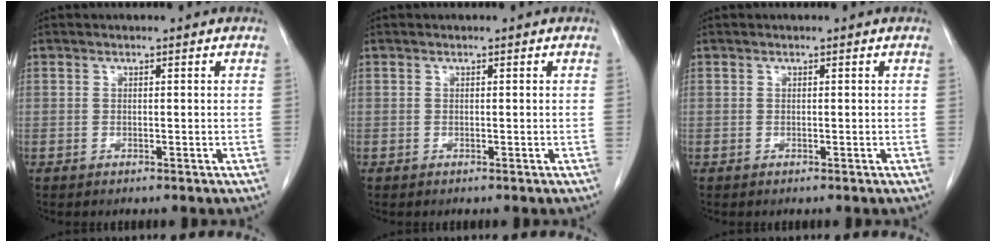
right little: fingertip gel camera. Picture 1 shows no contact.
{"total": 0.0}
{"total": 0.0}